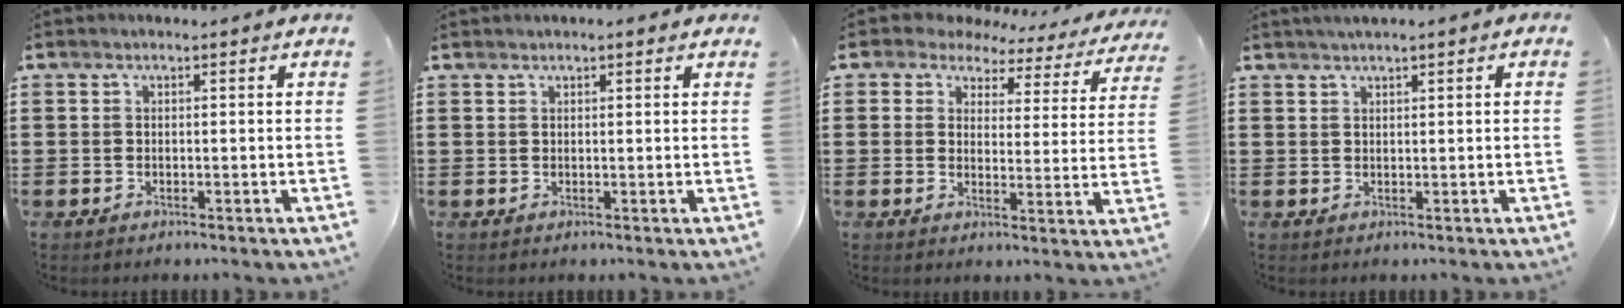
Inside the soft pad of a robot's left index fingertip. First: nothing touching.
{"total": 0.9, "force": [0.7, 0.1, 0.6], "torque": [-0.012, 0.001, 0.013]}
{"total": 4.2, "force": [3.6, 2.1, 0.7], "torque": [-0.039, -0.015, 0.059]}
{"total": 0.9, "force": [0.7, 0.0, 0.5], "torque": [-0.011, 0.001, 0.013]}